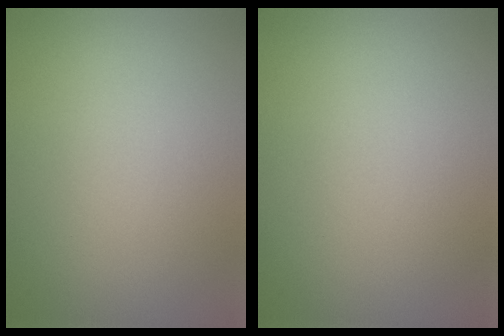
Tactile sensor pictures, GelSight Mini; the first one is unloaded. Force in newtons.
{"total": 0.0}